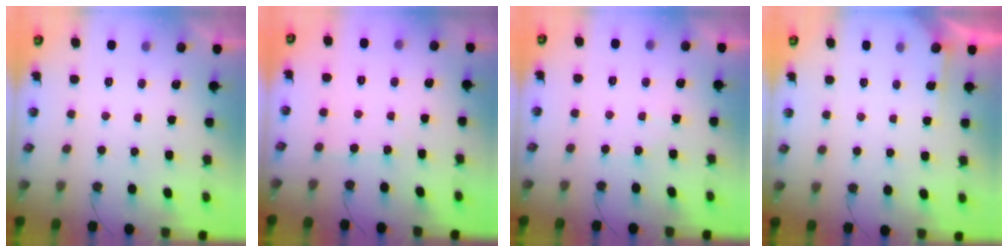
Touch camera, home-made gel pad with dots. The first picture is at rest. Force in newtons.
{"total": 1.5, "press": 1.5, "slide": 0.2}
{"total": 3.0, "press": 3.0, "slide": 0.6}
{"total": 2.8, "press": 2.8, "slide": 0.4}